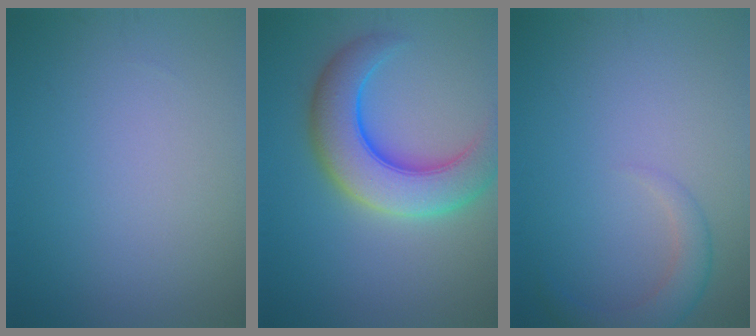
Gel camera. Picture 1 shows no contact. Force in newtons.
{"total": 8.4, "press": 8.4, "slide": 0.3}
{"total": 2.6, "press": 2.5, "slide": 0.2}